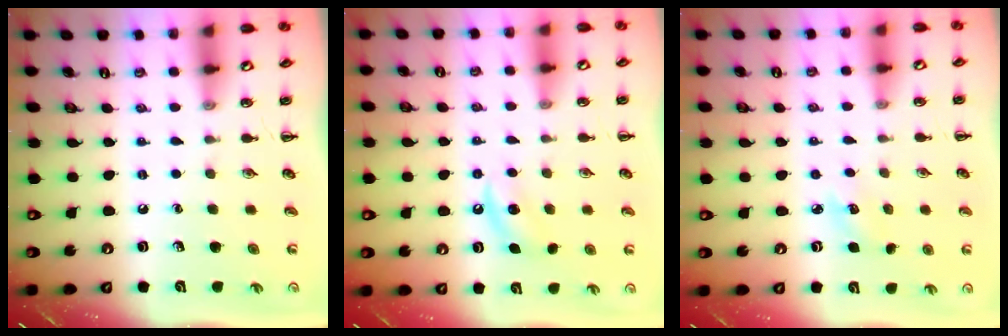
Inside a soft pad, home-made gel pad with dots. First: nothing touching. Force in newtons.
{"total": 6.3, "press": 6.1, "slide": 1.8}
{"total": 4.0, "press": 3.9, "slide": 0.9}